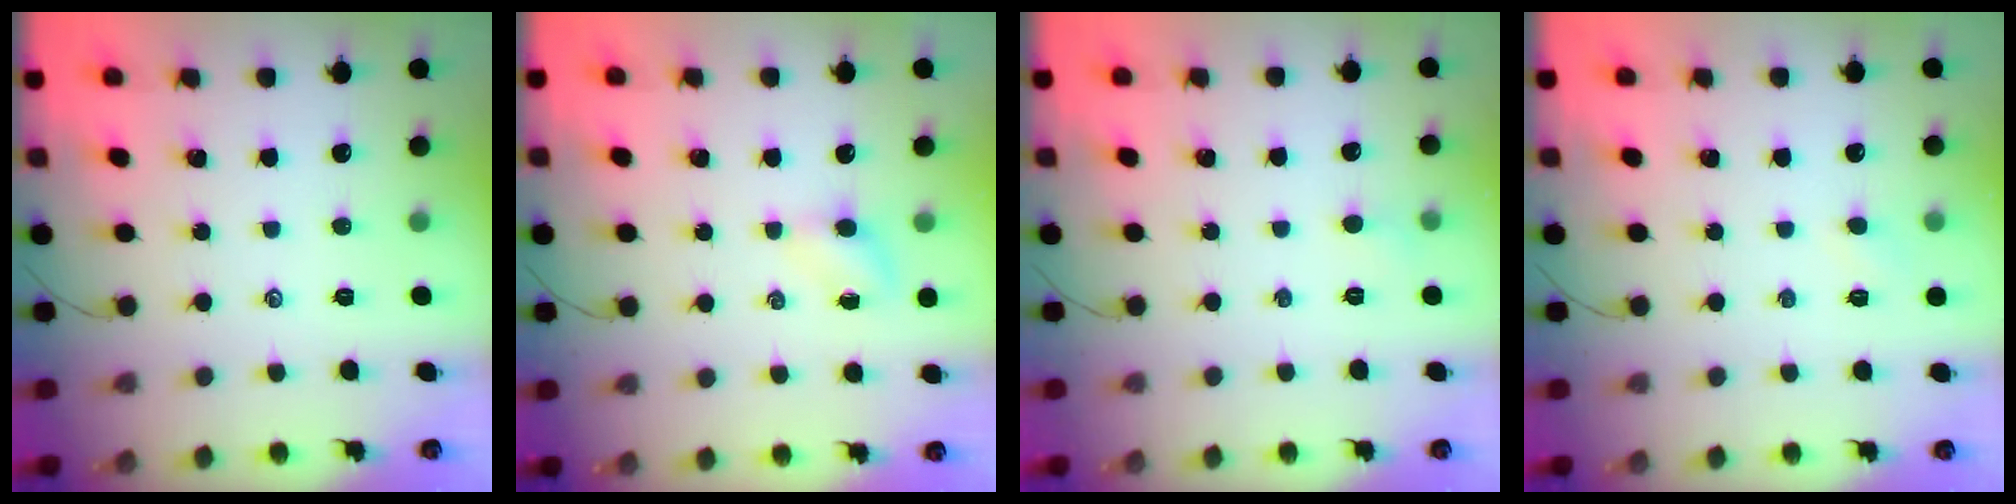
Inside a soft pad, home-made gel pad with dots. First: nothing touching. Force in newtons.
{"total": 4.0, "press": 3.8, "slide": 1.3}
{"total": 2.8, "press": 2.6, "slide": 1.0}
{"total": 3.0, "press": 2.9, "slide": 0.8}